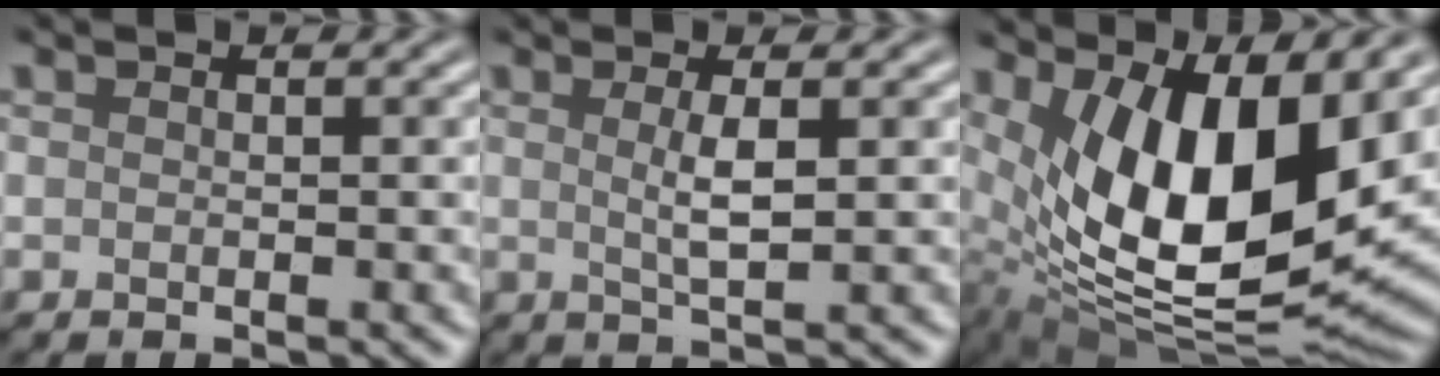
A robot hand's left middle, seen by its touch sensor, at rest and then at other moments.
{"total": 2.4, "force": [0.4, 0.4, 2.3], "torque": [-0.042, 0.003, 0.012]}
{"total": 14.3, "force": [3.8, 6.3, 12.3], "torque": [-0.190, -0.012, 0.070]}